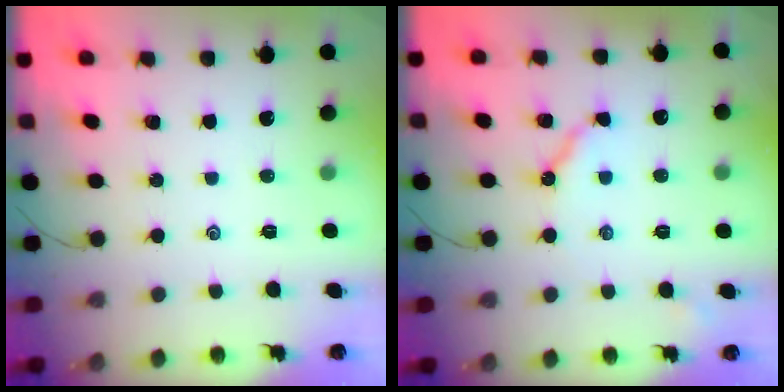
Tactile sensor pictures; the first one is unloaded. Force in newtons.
{"total": 6.8, "press": 6.8, "slide": 0.6}